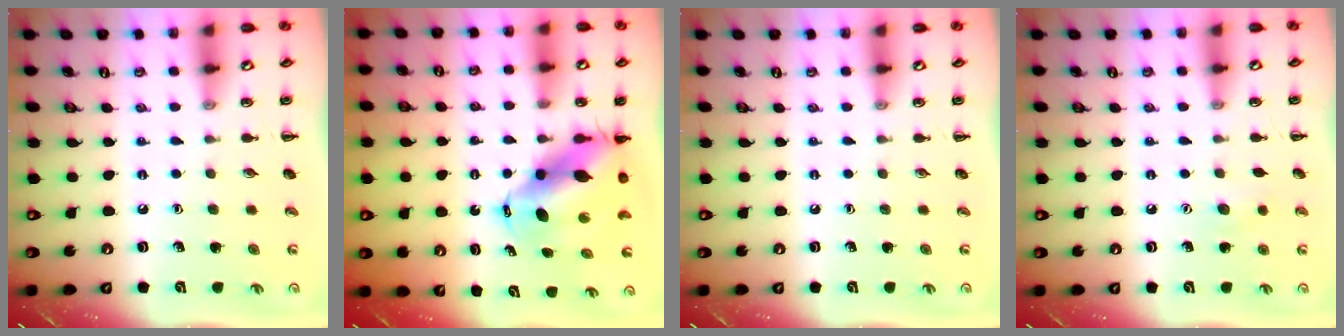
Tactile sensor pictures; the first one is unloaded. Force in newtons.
{"total": 10.5, "press": 10.2, "slide": 2.5}
{"total": 0.0}
{"total": 5.4, "press": 5.3, "slide": 0.9}